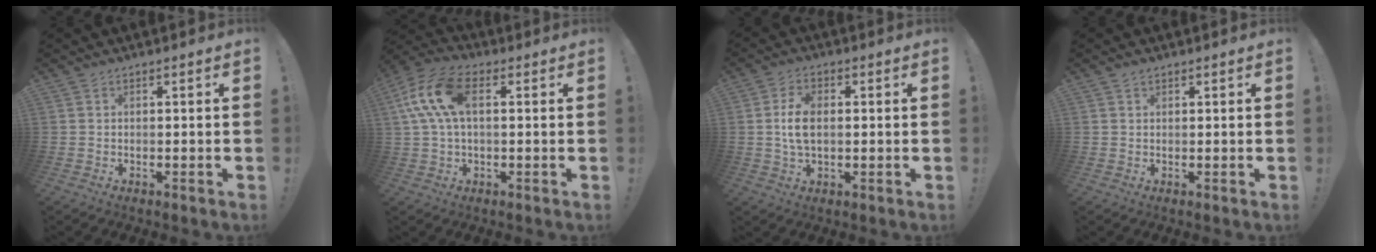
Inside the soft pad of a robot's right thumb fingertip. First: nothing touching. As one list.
[{"total": 13.5, "force": [2.9, 7.4, 10.9], "torque": [-0.230, 0.009, 0.057]}, {"total": 7.3, "force": [0.4, 4.3, 5.8], "torque": [-0.111, 0.000, 0.005]}, {"total": 0.9, "force": [0.7, 0.4, 0.4], "torque": [-0.006, -0.002, 0.013]}]